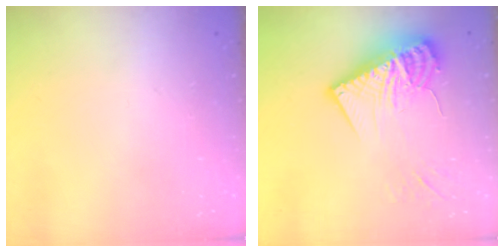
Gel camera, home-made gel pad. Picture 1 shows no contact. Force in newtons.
{"total": 16.2, "press": 16.1, "slide": 2.0}